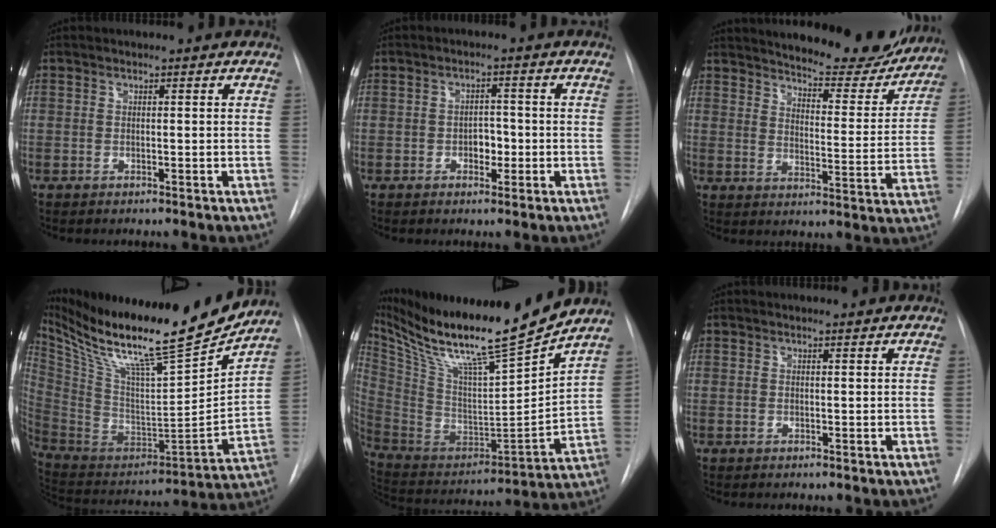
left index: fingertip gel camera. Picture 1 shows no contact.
{"total": 2.7, "force": [-0.8, 1.8, 1.8], "torque": [-0.020, 0.007, -0.010]}
{"total": 18.5, "force": [17.2, 3.6, 5.9], "torque": [-0.074, -0.047, 0.216]}
{"total": 27.1, "force": [22.7, 1.6, 14.6], "torque": [-0.267, -0.049, 0.374]}
{"total": 23.4, "force": [19.7, 0.1, 12.5], "torque": [-0.233, -0.044, 0.340]}
{"total": 1.4, "force": [1.3, 0.3, 0.2], "torque": [-0.010, 0.010, 0.017]}